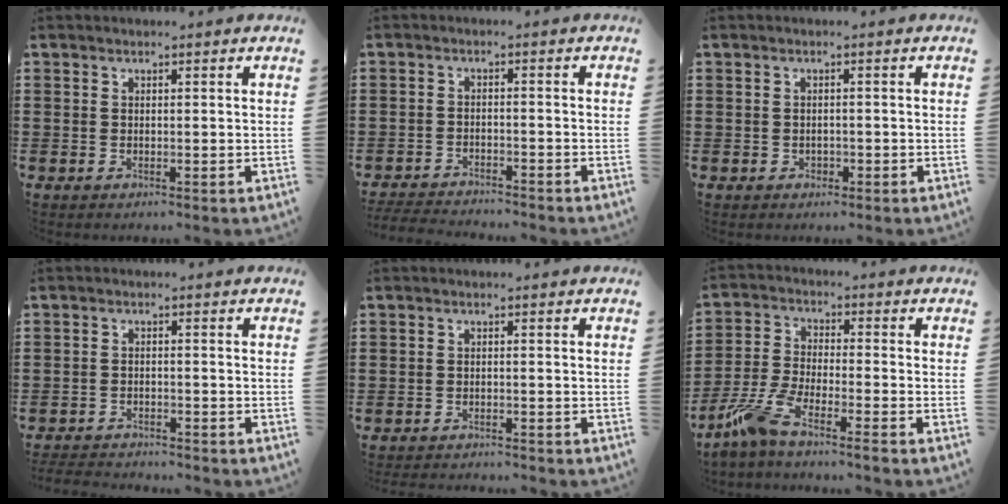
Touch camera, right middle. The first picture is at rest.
{"total": 3.3, "force": [-3.3, 0.2, 0.2], "torque": [-0.014, -0.003, -0.073]}
{"total": 0.7, "force": [-0.3, 0.6, 0.2], "torque": [-0.007, 0.001, -0.007]}
{"total": 2.9, "force": [-2.9, 0.2, 0.0], "torque": [-0.005, -0.003, -0.062]}
{"total": 1.6, "force": [-1.6, 0.0, 0.0], "torque": [-0.004, 0.001, -0.034]}
{"total": 6.7, "force": [-5.5, 0.2, 3.8], "torque": [-0.101, -0.019, -0.112]}